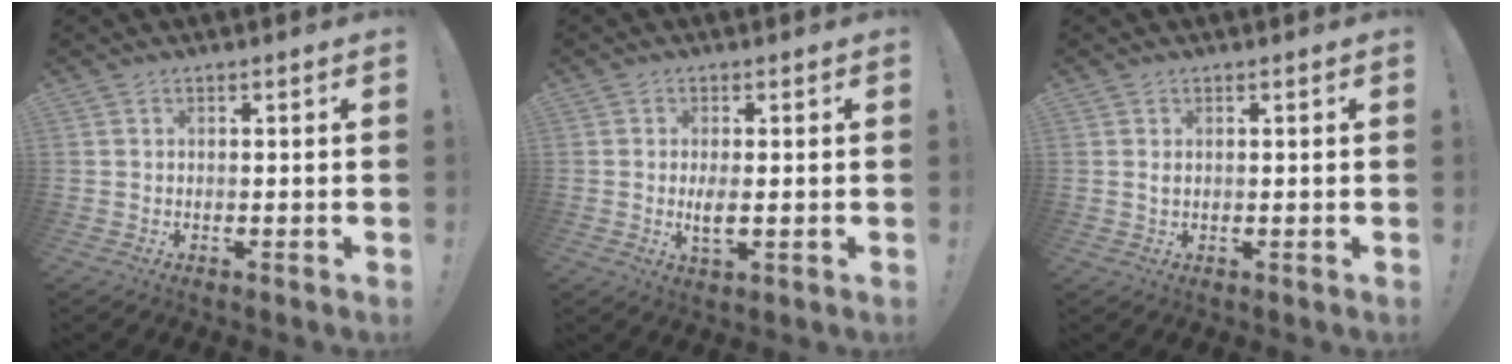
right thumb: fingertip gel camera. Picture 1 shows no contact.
{"total": 4.1, "force": [-0.2, 1.2, 3.9], "torque": [-0.061, -0.010, -0.006]}
{"total": 0.7, "force": [0.3, 0.4, 0.5], "torque": [-0.009, 0.001, 0.006]}